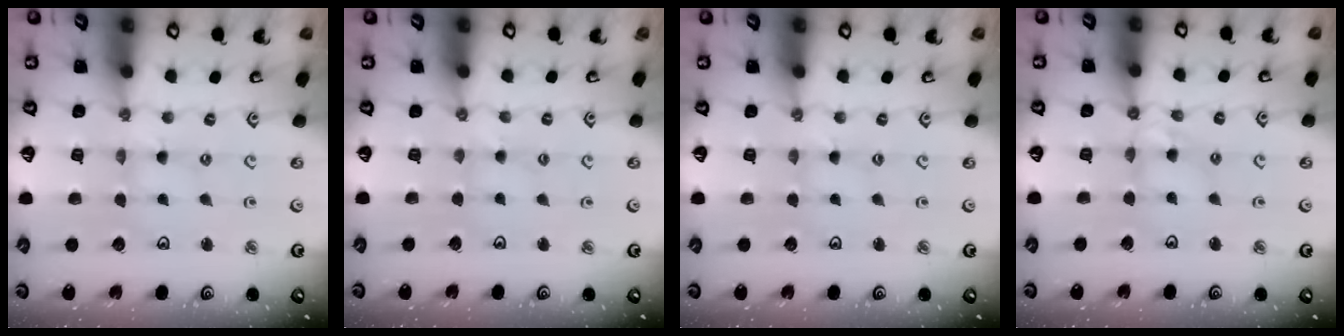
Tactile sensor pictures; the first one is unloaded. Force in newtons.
{"total": 1.7, "press": 1.7, "slide": 0.4}
{"total": 0.7, "press": 0.6, "slide": 0.1}
{"total": 6.7, "press": 6.6, "slide": 0.5}